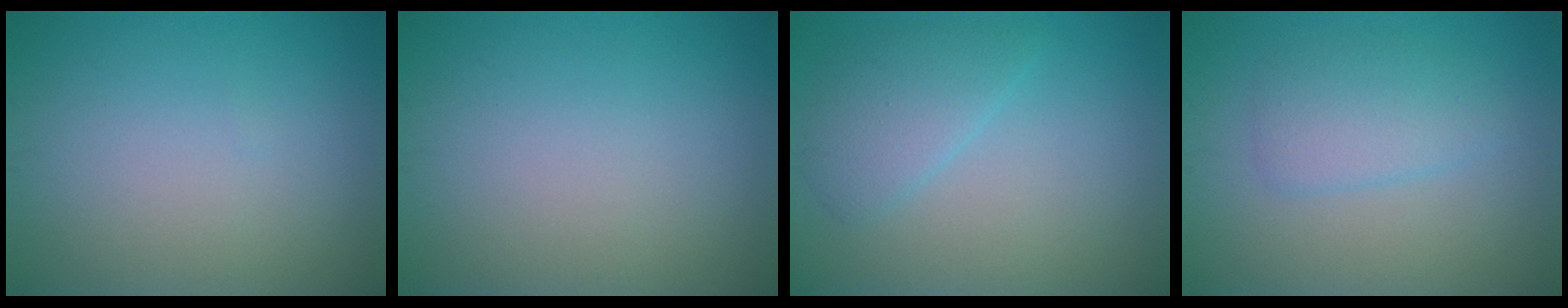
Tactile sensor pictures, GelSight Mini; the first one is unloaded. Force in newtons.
{"total": 0.0}
{"total": 2.7, "press": 2.7, "slide": 0.1}
{"total": 2.8, "press": 2.8, "slide": 0.1}